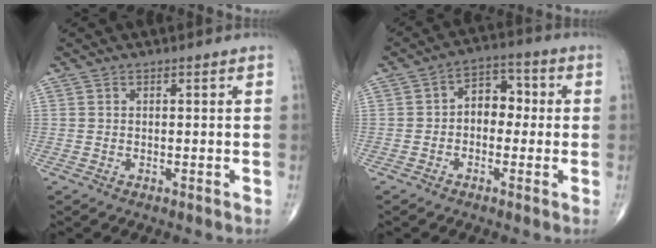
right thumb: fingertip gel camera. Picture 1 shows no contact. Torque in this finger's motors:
{"motor_torque": [-0.02, 0.32, 0.19, 0.07, 0.03]}